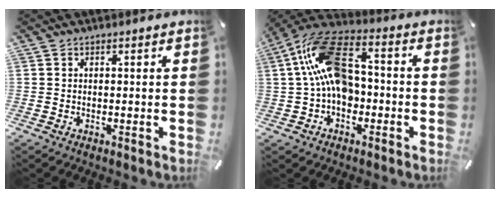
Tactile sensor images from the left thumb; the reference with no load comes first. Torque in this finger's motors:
{"motor_torque": [1.14, 2.88, 1.18, 0.77, 0.32]}